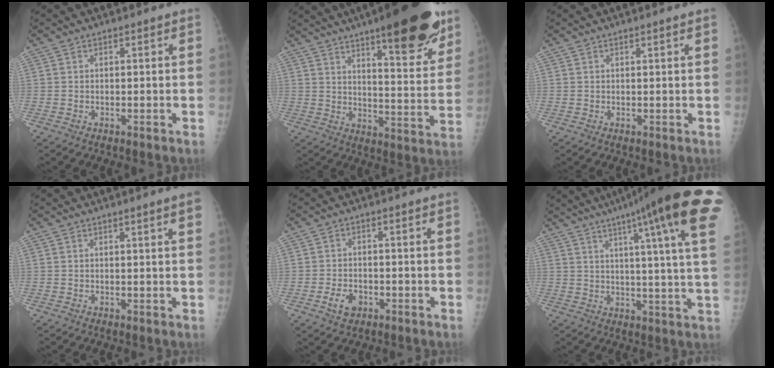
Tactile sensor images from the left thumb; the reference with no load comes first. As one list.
[{"total": 20.8, "force": [13.6, 4.9, 14.9], "torque": [-0.177, -0.069, 0.197]}, {"total": 0.8, "force": [0.6, -0.1, 0.5], "torque": [-0.013, -0.001, 0.012]}, {"total": 2.5, "force": [1.6, -0.3, 1.9], "torque": [-0.027, -0.004, 0.023]}, {"total": 3.6, "force": [-1.5, 2.5, 2.1], "torque": [-0.033, 0.006, -0.022]}, {"total": 23.7, "force": [12.9, 2.1, 19.8], "torque": [-0.258, -0.024, 0.159]}]